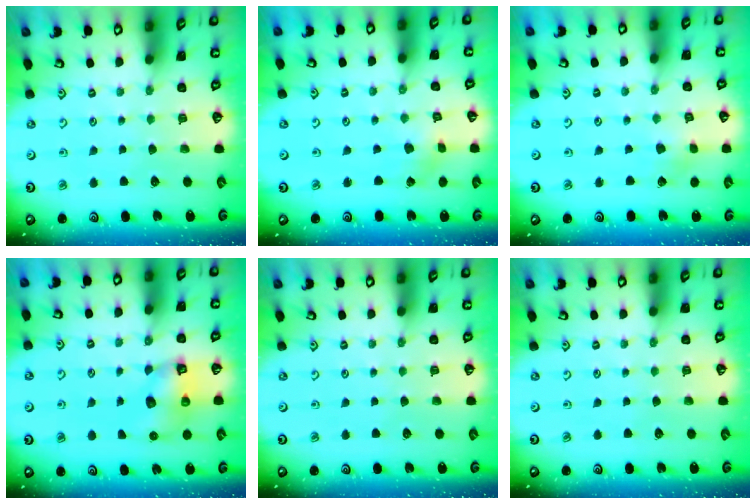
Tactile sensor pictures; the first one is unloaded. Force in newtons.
{"total": 1.4, "press": 1.4, "slide": 0.3}
{"total": 2.8, "press": 2.7, "slide": 0.6}
{"total": 7.0, "press": 7.0, "slide": 0.1}
{"total": 0.0}
{"total": 0.0}